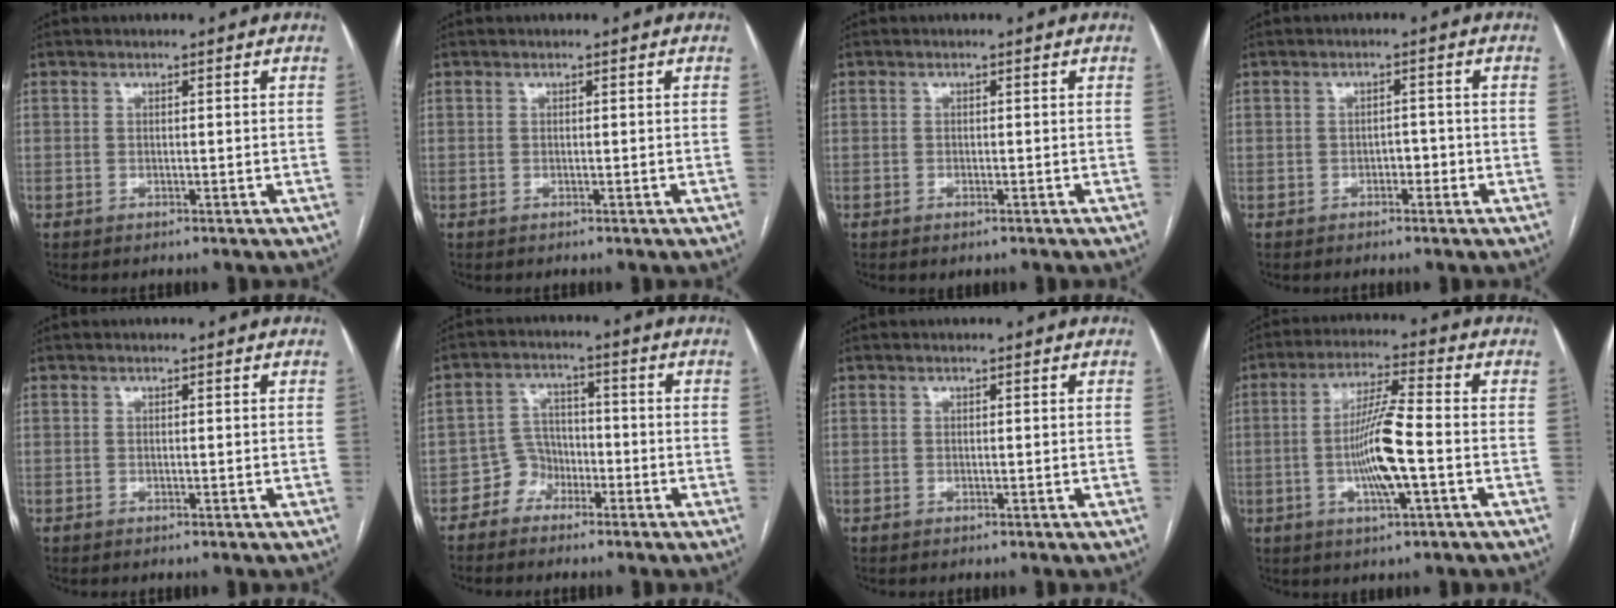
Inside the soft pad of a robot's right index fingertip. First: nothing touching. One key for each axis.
{"total": 0.0}
{"total": 0.8, "fx": -0.6, "fy": 0.3, "fz": 0.5, "tx": -0.010, "ty": -0.002, "tz": -0.004}
{"total": 1.7, "fx": -0.9, "fy": 1.0, "fz": 1.1, "tx": -0.013, "ty": 0.005, "tz": -0.012}
{"total": 0.0}
{"total": 4.3, "fx": -2.6, "fy": 3.5, "fz": 0.4, "tx": -0.002, "ty": 0.015, "tz": -0.048}
{"total": 0.0}
{"total": 9.9, "fx": -2.0, "fy": 0.6, "fz": 9.7, "tx": -0.187, "ty": -0.002, "tz": -0.041}